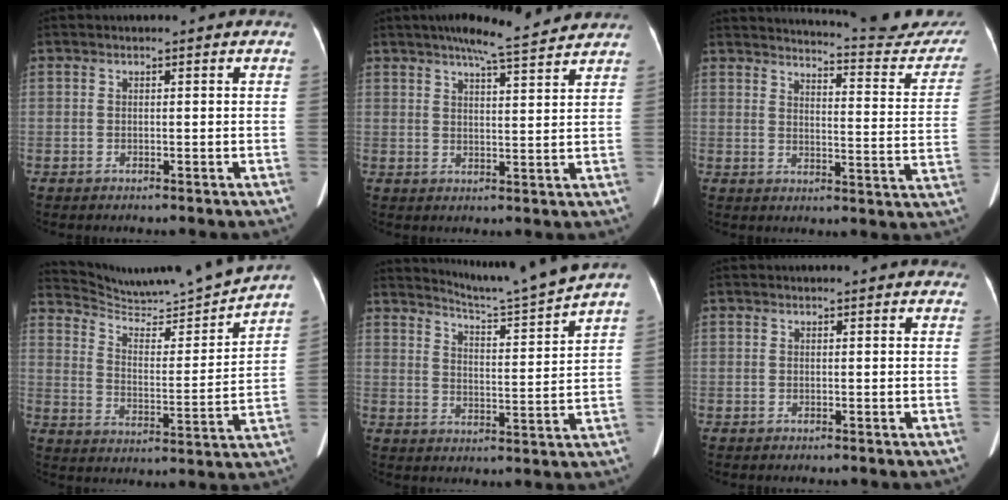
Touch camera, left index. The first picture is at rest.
{"total": 9.2, "force": [8.1, 0.1, 4.4], "torque": [-0.071, 0.015, 0.108]}
{"total": 20.7, "force": [20.0, 2.1, 5.1], "torque": [-0.061, -0.093, 0.219]}
{"total": 15.6, "force": [15.1, -1.4, 3.5], "torque": [-0.070, -0.039, 0.228]}
{"total": 9.6, "force": [9.0, -2.8, 1.5], "torque": [-0.045, -0.045, 0.143]}
{"total": 3.3, "force": [2.9, 1.4, 0.9], "torque": [-0.007, 0.022, 0.020]}